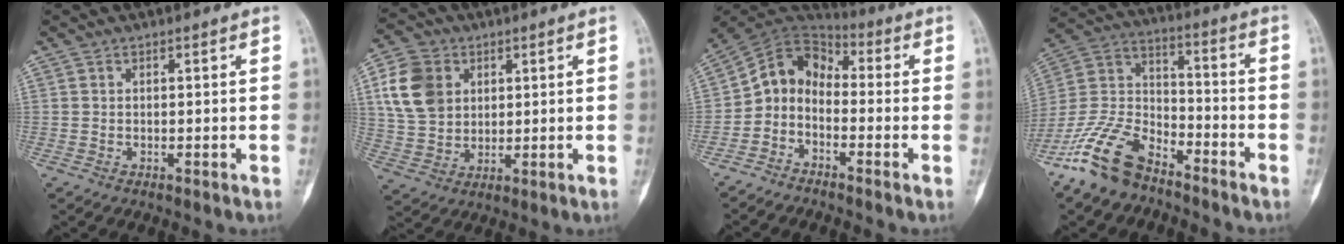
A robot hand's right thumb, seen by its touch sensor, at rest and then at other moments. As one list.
[{"total": 11.8, "force": [3.5, 9.2, 6.5], "torque": [-0.107, -0.002, 0.070]}, {"total": 8.6, "force": [-2.8, 6.4, 5.0], "torque": [-0.074, 0.063, -0.072]}, {"total": 15.0, "force": [-11.1, 7.1, 7.1], "torque": [-0.140, 0.070, -0.218]}]